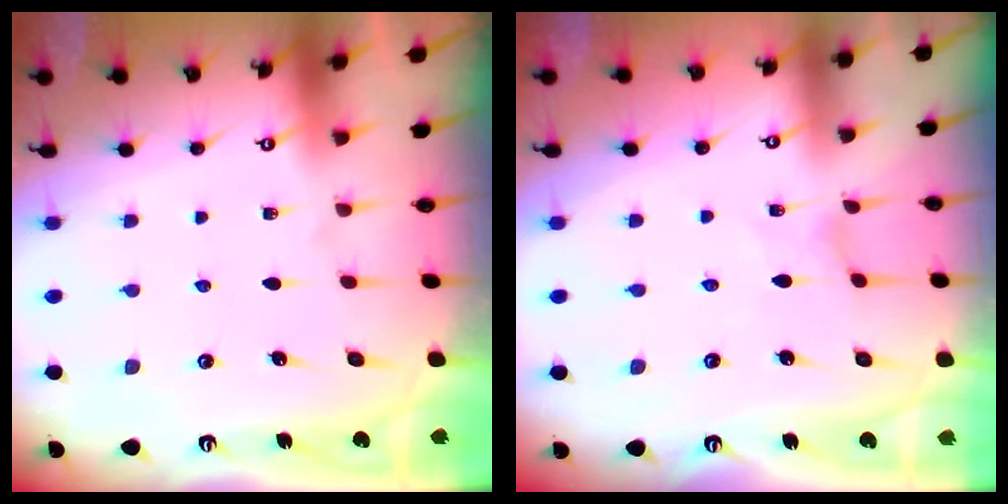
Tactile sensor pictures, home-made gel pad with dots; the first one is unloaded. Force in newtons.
{"total": 0.0}